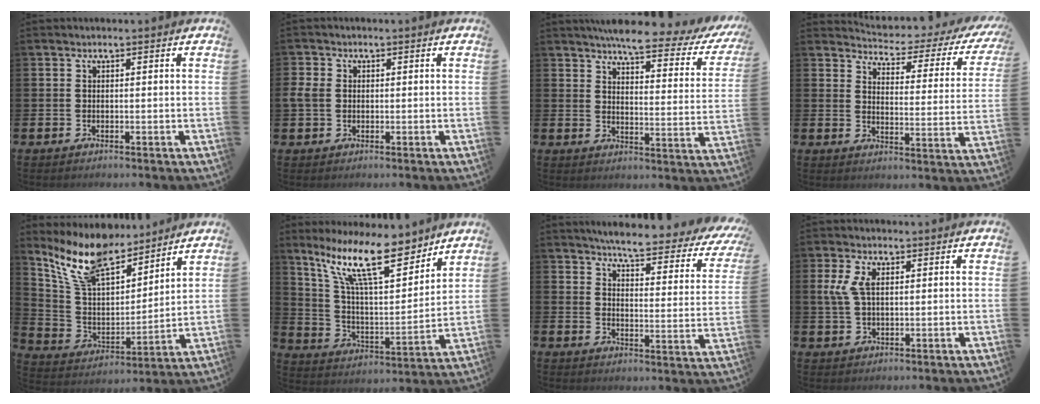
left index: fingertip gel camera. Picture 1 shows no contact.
{"total": 2.7, "force": [0.5, 2.3, 1.3], "torque": [-0.021, 0.006, 0.004]}
{"total": 5.9, "force": [5.1, 0.8, 2.7], "torque": [-0.059, -0.039, 0.079]}
{"total": 3.4, "force": [3.1, 0.9, 1.1], "torque": [-0.042, -0.033, 0.044]}
{"total": 11.7, "force": [10.2, 4.1, 3.9], "torque": [-0.128, -0.051, 0.191]}
{"total": 15.3, "force": [10.8, 4.4, 9.9], "torque": [-0.209, -0.043, 0.189]}
{"total": 5.4, "force": [4.8, 0.6, 2.4], "torque": [-0.052, -0.044, 0.072]}
{"total": 4.1, "force": [1.5, 2.3, 3.0], "torque": [-0.071, 0.013, 0.026]}